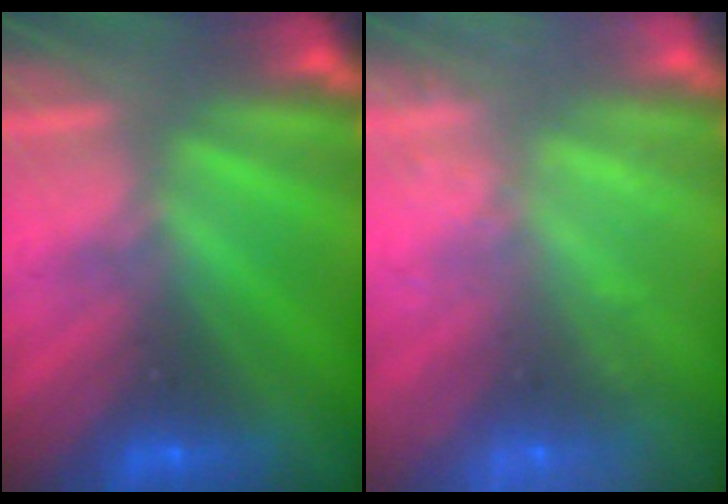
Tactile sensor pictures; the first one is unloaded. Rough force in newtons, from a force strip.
{"total": 9.4}